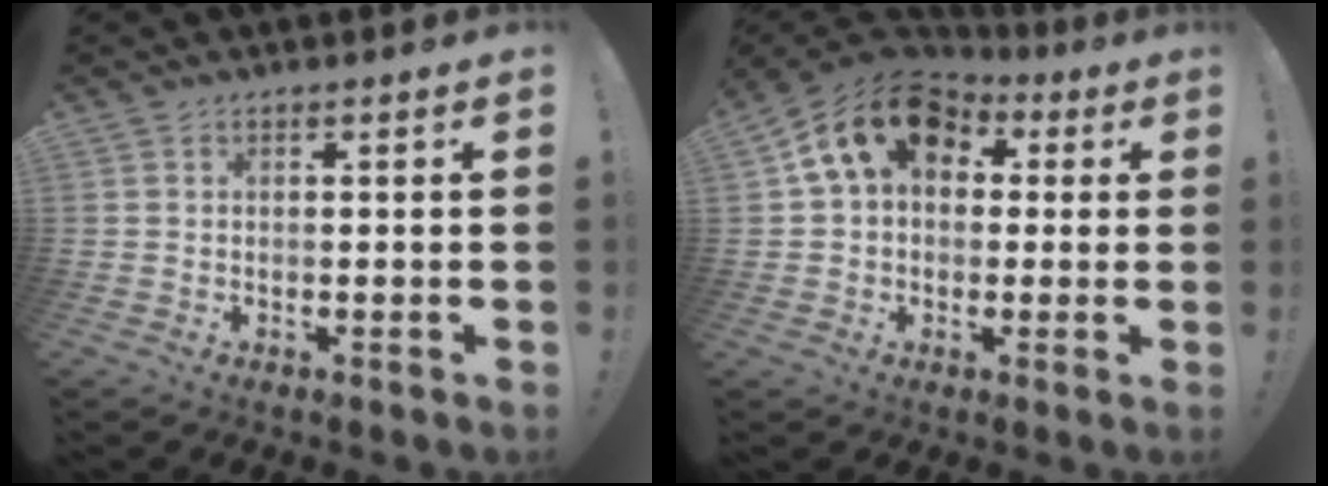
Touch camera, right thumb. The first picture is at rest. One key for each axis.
{"total": 16.1, "fx": 5.1, "fy": 11.0, "fz": 10.6, "tx": -0.183, "ty": -0.002, "tz": 0.091}